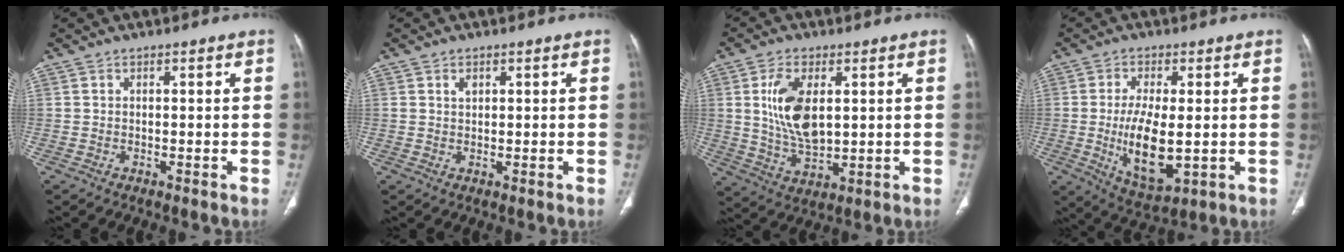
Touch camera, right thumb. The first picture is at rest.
{"total": 1.6, "force": [0.8, 1.0, 0.9], "torque": [-0.011, -0.003, 0.016]}
{"total": 11.4, "force": [2.4, 6.0, 9.5], "torque": [-0.176, -0.017, 0.052]}
{"total": 11.5, "force": [-0.9, 4.7, 10.5], "torque": [-0.193, -0.022, -0.003]}